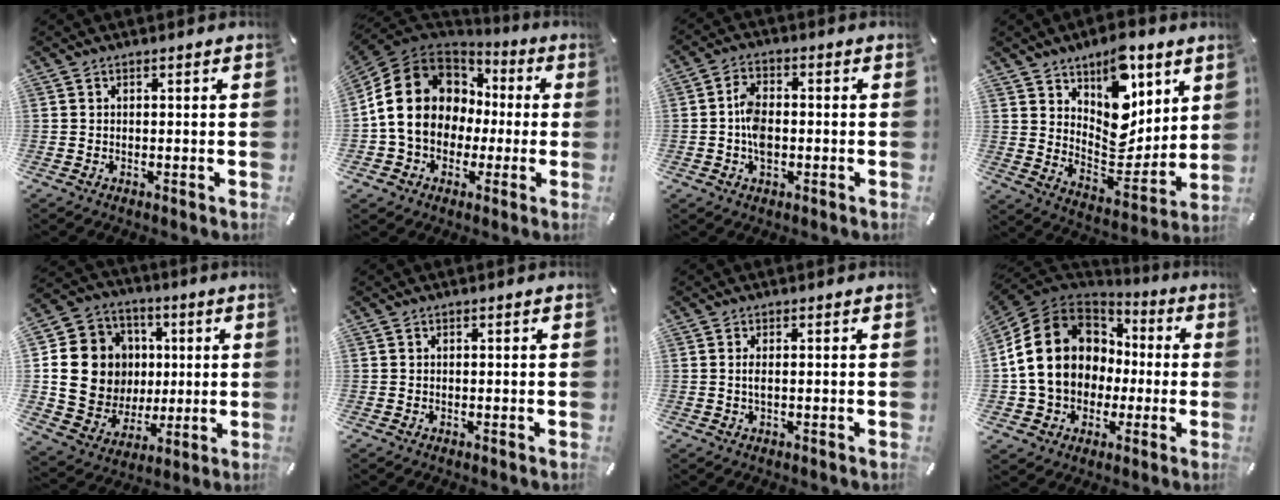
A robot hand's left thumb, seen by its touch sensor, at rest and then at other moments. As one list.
[{"total": 16.9, "force": [-1.6, 14.8, 8.0], "torque": [-0.169, 0.019, -0.026]}, {"total": 6.1, "force": [-1.0, 3.9, 4.5], "torque": [-0.092, 0.008, -0.019]}, {"total": 13.9, "force": [8.2, 8.9, 6.8], "torque": [-0.080, -0.080, 0.149]}, {"total": 17.2, "force": [1.8, 16.0, 6.0], "torque": [-0.116, -0.009, 0.054]}, {"total": 0.0}, {"total": 1.6, "force": [0.1, 0.3, 1.6], "torque": [-0.033, -0.004, 0.001]}, {"total": 18.6, "force": [-0.7, 16.1, 9.4], "torque": [-0.194, 0.017, -0.011]}]